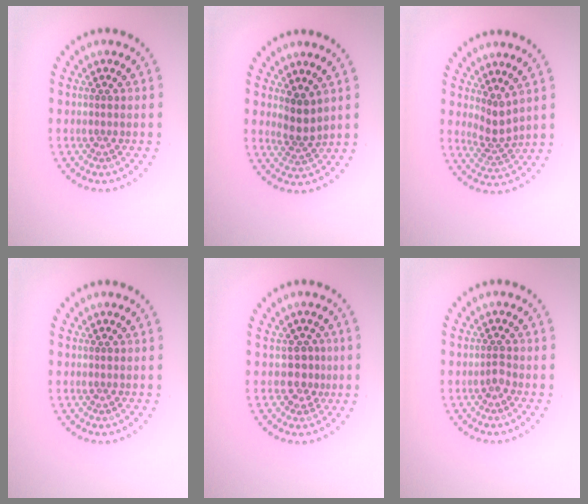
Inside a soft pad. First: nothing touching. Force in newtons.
{"total": 2.5, "press": 2.0, "slide": 1.5}
{"total": 2.3, "press": 1.6, "slide": 1.7}
{"total": 0.0}
{"total": 2.1, "press": 1.6, "slide": 1.3}
{"total": 1.0, "press": 0.7, "slide": 0.6}